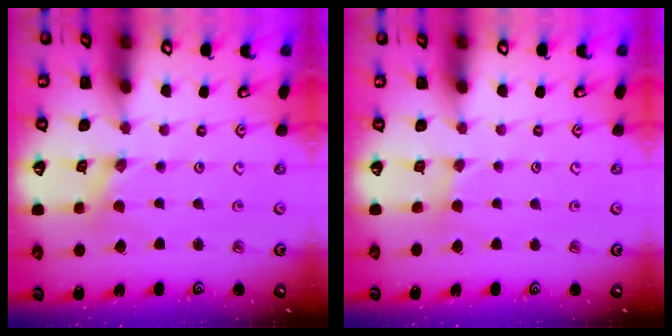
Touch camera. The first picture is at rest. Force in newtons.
{"total": 2.0, "press": 2.0, "slide": 0.3}